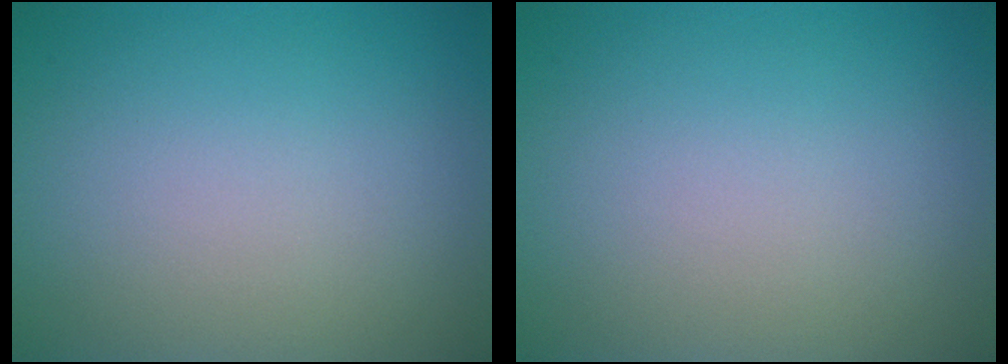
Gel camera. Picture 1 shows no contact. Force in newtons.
{"total": 0.0}